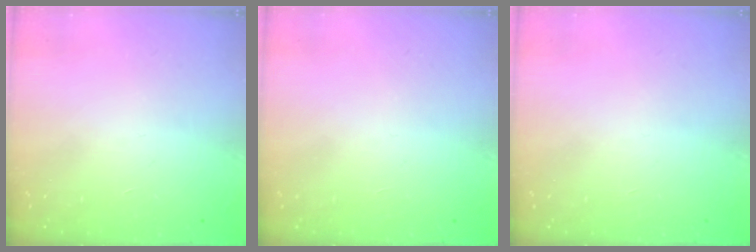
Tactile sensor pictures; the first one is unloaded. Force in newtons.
{"total": 0.0}
{"total": 0.0}